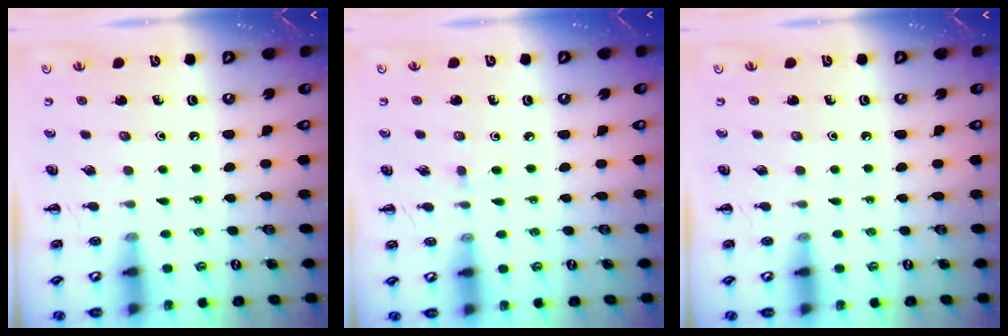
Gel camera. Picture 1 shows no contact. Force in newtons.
{"total": 3.2, "press": 3.0, "slide": 1.2}
{"total": 0.0}